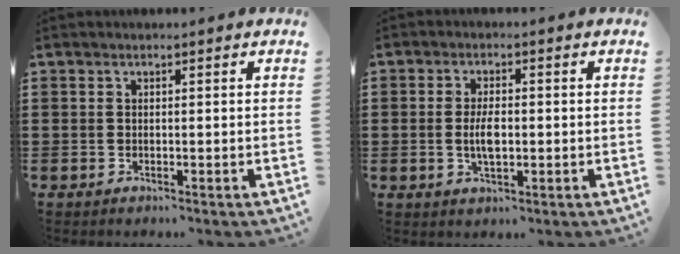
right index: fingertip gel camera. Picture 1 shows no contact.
{"total": 3.9, "force": [-0.3, 1.6, 3.5], "torque": [-0.070, 0.003, -0.008]}